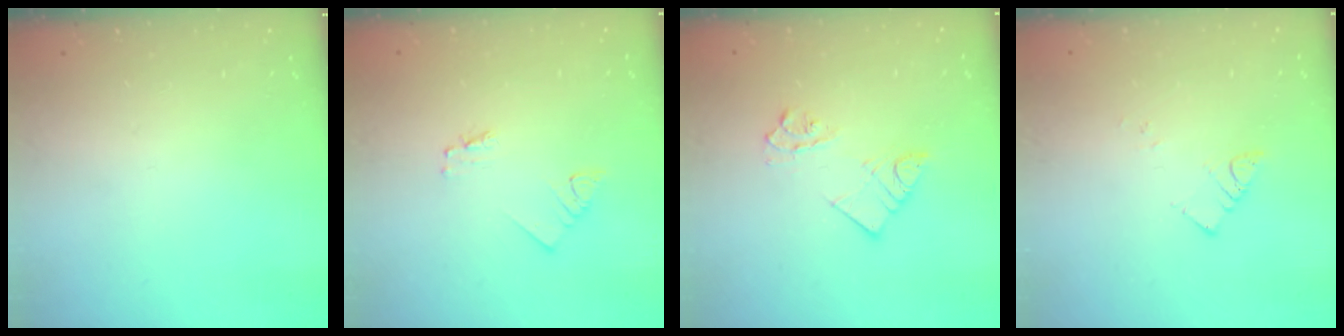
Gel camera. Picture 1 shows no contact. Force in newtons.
{"total": 1.2, "press": 1.2, "slide": 0.1}
{"total": 7.1, "press": 7.1, "slide": 0.2}
{"total": 4.0, "press": 4.0, "slide": 0.1}